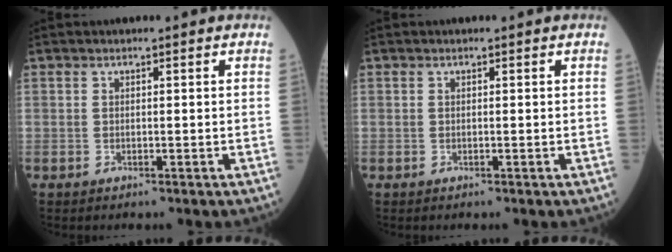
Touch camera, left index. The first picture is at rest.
{"total": 0.0}